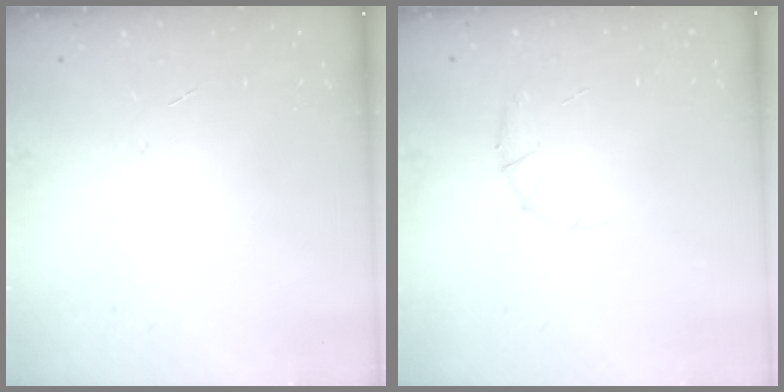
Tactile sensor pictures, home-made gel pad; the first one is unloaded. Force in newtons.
{"total": 6.2, "press": 6.0, "slide": 1.8}